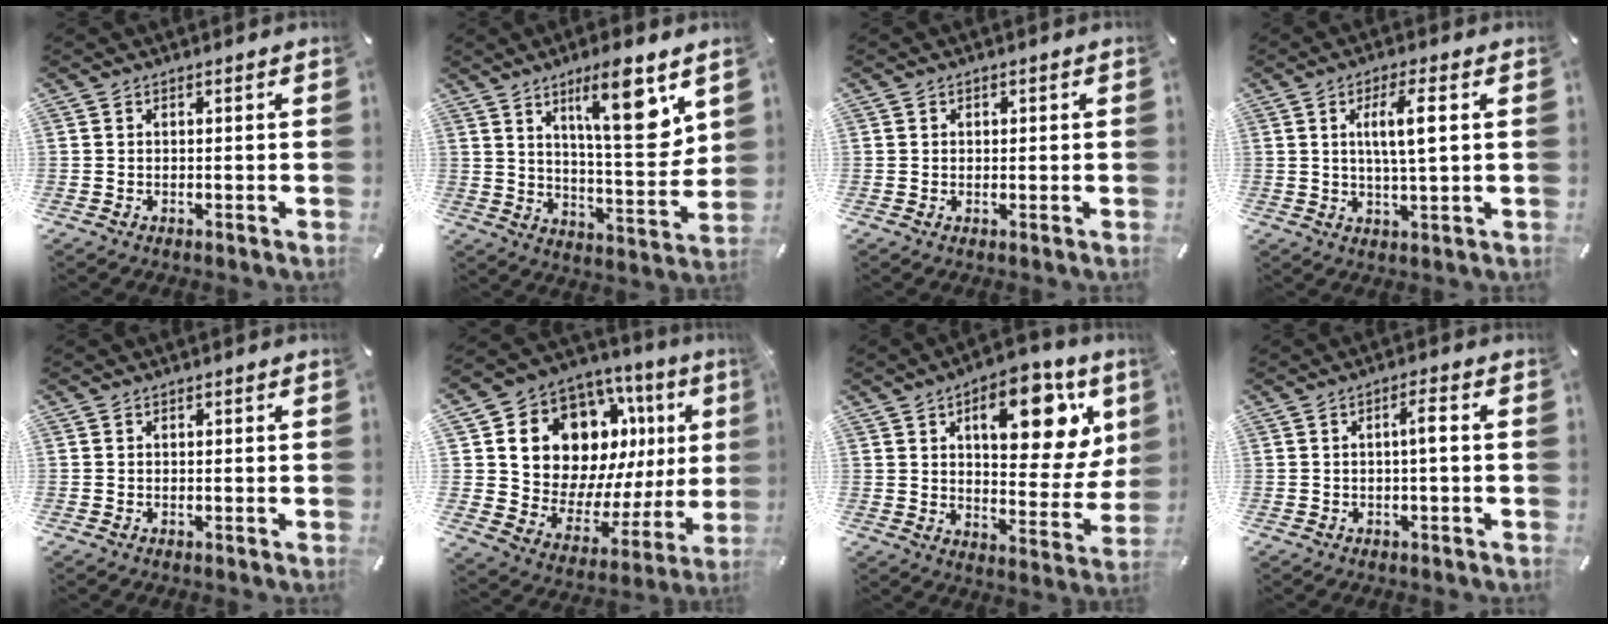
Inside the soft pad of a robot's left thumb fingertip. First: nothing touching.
{"total": 16.1, "force": [8.3, 4.4, 13.1], "torque": [-0.191, -0.043, 0.126]}
{"total": 0.7, "force": [0.2, 0.7, 0.2], "torque": [-0.003, 0.004, 0.002]}
{"total": 7.9, "force": [1.8, 1.5, 7.5], "torque": [-0.147, -0.002, 0.022]}
{"total": 0.0}
{"total": 16.4, "force": [8.5, 11.4, 8.1], "torque": [-0.124, -0.079, 0.165]}
{"total": 18.0, "force": [7.6, 9.2, 13.4], "torque": [-0.166, -0.034, 0.120]}
{"total": 3.7, "force": [0.0, 0.7, 3.6], "torque": [-0.069, 0.007, -0.004]}